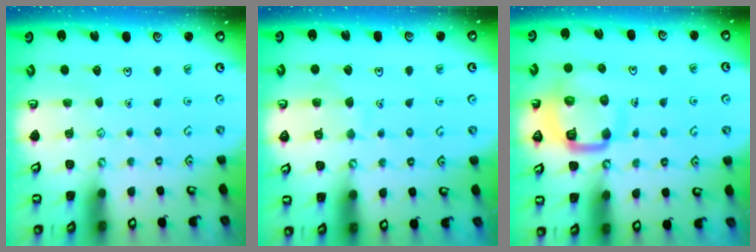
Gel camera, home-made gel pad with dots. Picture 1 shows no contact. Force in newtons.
{"total": 6.4, "press": 6.3, "slide": 0.7}
{"total": 12.6, "press": 12.6, "slide": 1.4}